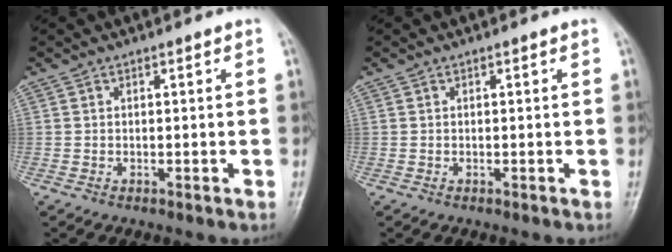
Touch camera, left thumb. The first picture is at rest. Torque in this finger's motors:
{"motor_torque": [0.00, 0.00, -0.08, 0.05, 0.00]}